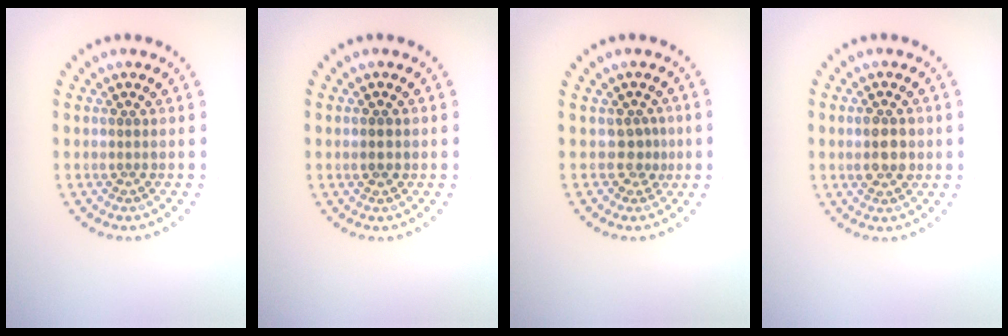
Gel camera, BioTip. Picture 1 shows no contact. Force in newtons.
{"total": 1.5, "press": 1.5, "slide": 0.1}
{"total": 1.7, "press": 1.2, "slide": 1.2}
{"total": 2.9, "press": 2.9, "slide": 0.3}